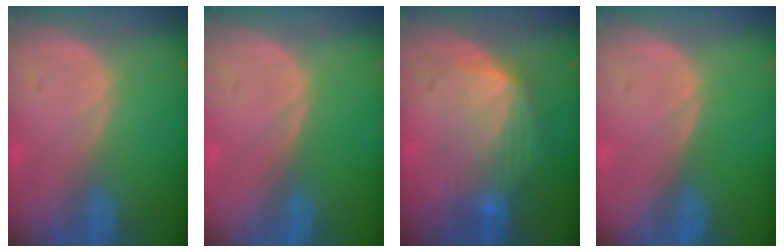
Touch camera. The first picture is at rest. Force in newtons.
{"total": 0.0}
{"total": 6.9, "press": 6.8, "slide": 0.5}
{"total": 0.0}